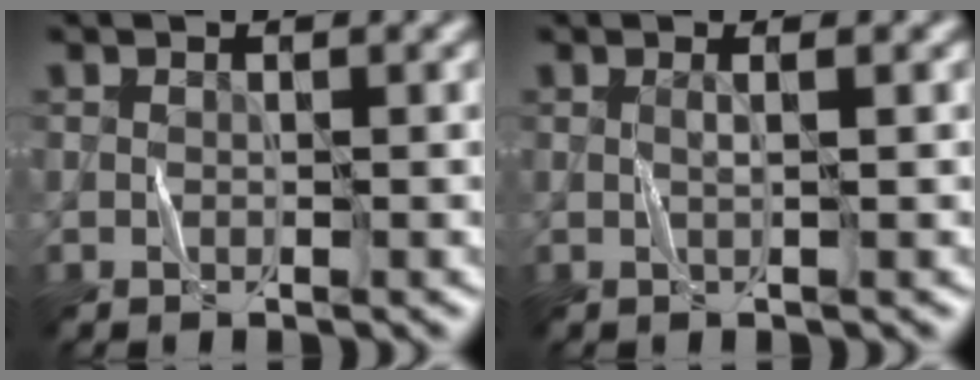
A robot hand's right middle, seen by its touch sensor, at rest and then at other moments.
{"total": 0.7, "force": [0.4, 0.0, 0.5], "torque": [0.005, -0.003, -0.007]}